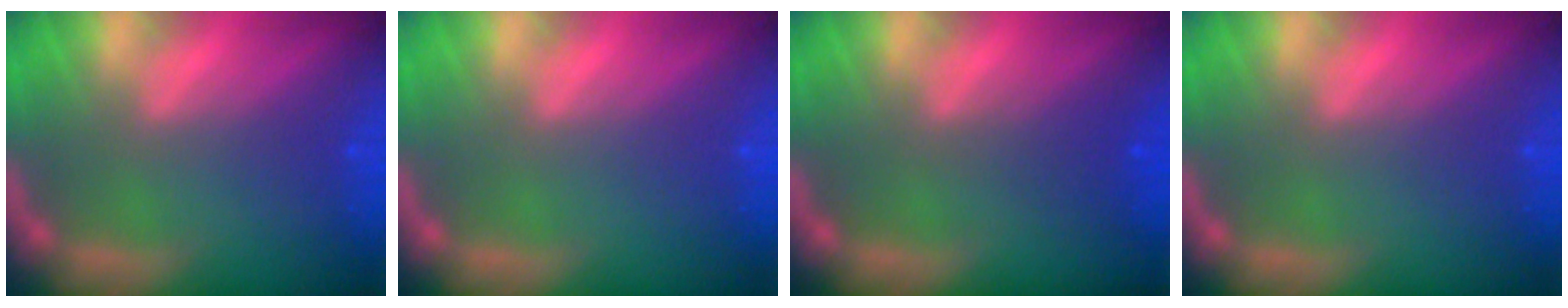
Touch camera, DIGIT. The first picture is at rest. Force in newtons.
{"total": 0.0}
{"total": 1.5}
{"total": 0.0}